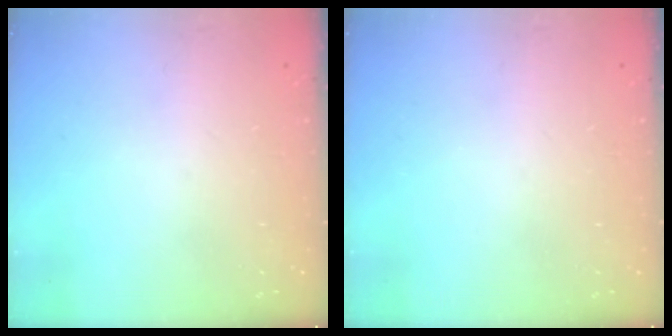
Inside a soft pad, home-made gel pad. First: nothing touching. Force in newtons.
{"total": 0.0}